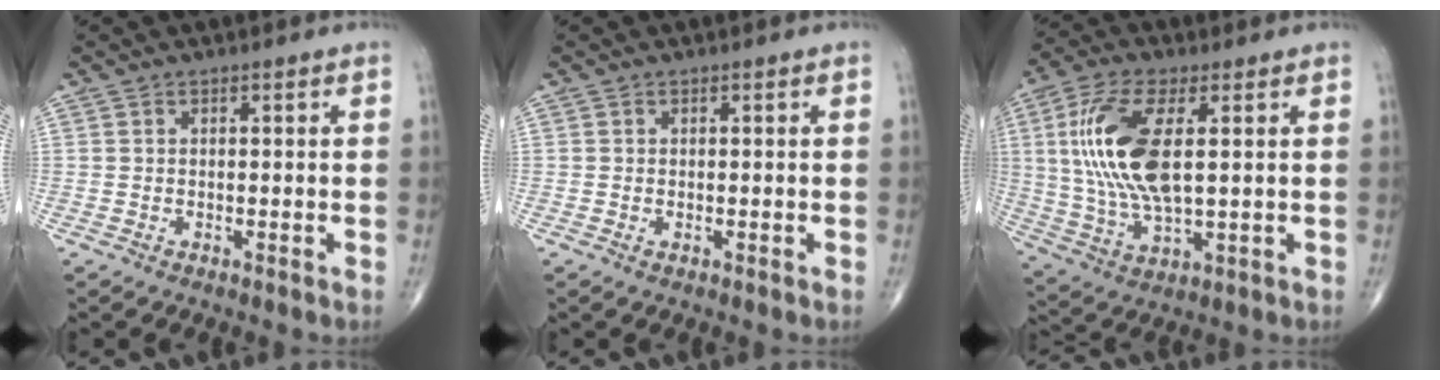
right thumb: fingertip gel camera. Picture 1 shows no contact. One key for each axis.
{"total": 0.0}
{"total": 16.3, "fx": 2.8, "fy": 6.8, "fz": 14.6, "tx": -0.309, "ty": -0.007, "tz": 0.057}